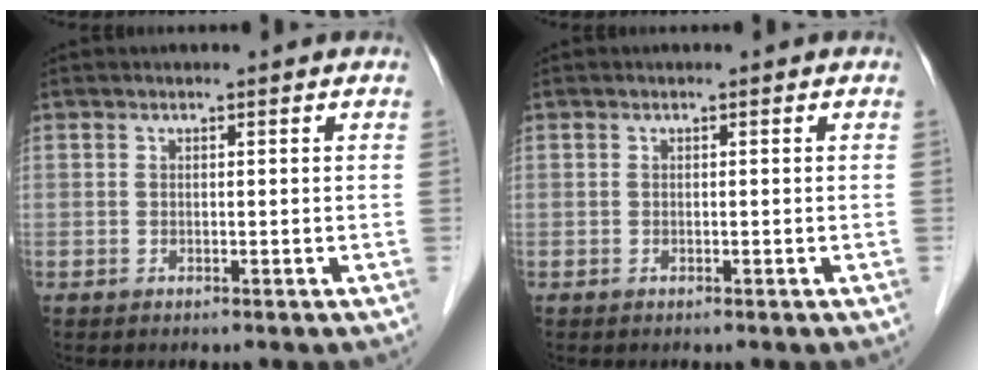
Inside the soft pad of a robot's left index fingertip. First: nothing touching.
{"total": 0.0}